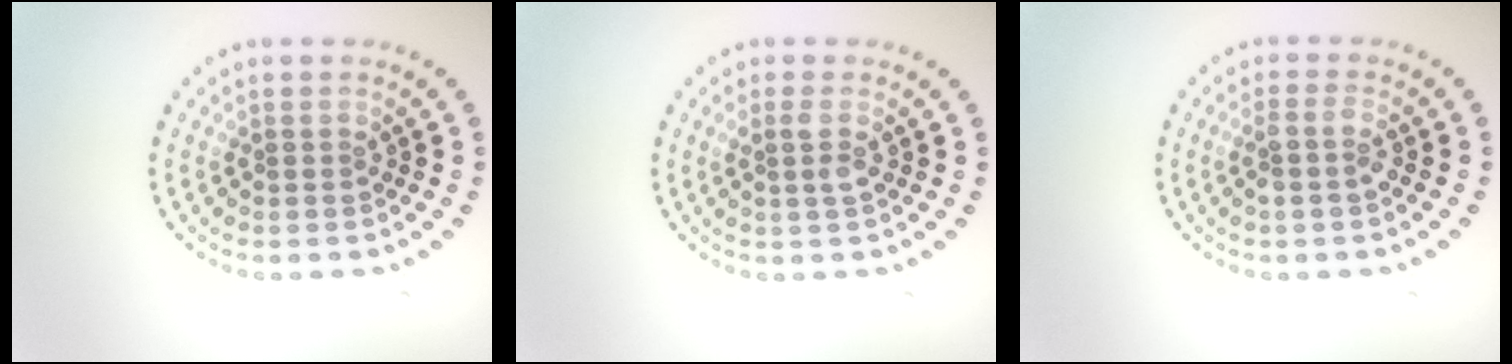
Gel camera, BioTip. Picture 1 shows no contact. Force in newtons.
{"total": 1.3, "press": 1.1, "slide": 0.6}
{"total": 1.7, "press": 1.5, "slide": 0.8}